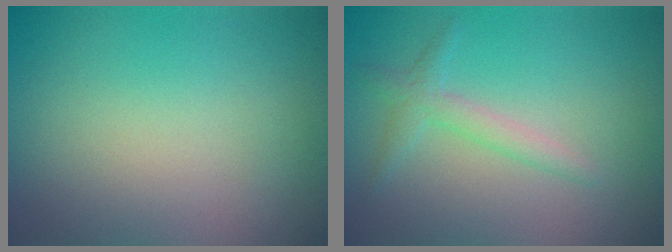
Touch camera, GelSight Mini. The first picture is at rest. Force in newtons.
{"total": 1.9, "press": 1.9, "slide": 0.1}